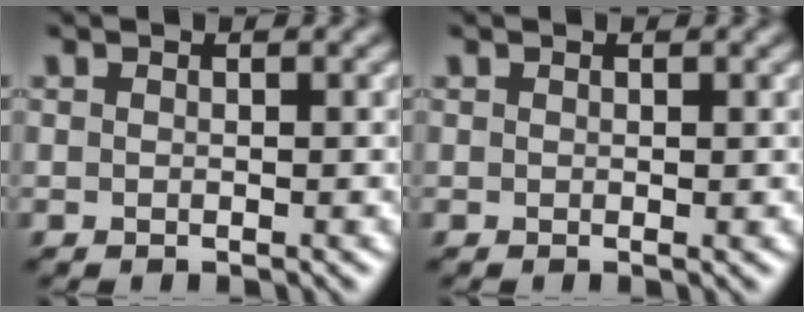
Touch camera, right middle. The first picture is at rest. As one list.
[{"total": 0.0}]